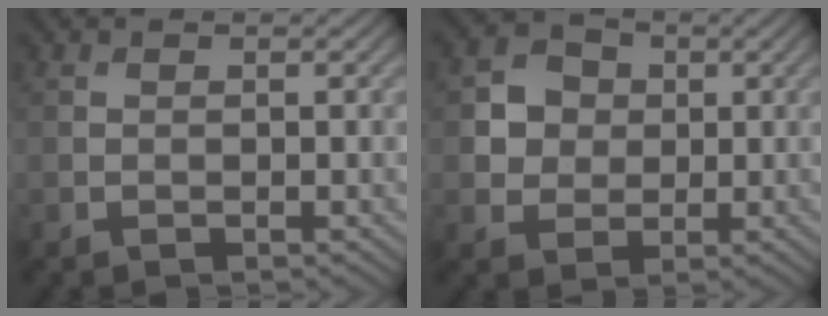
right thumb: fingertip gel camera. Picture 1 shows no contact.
{"total": 4.8, "force": [0.6, 4.4, 2.0], "torque": [-0.046, 0.007, 0.000]}